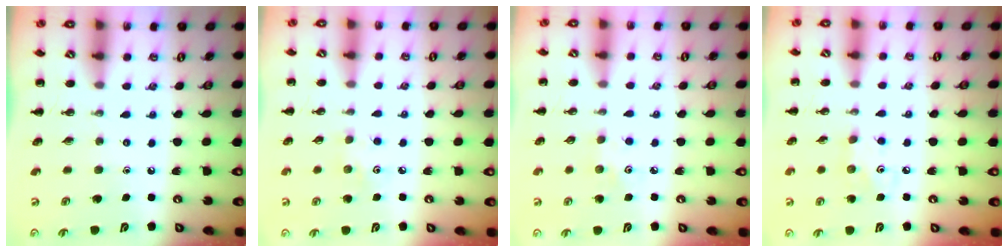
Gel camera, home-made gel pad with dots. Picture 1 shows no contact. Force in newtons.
{"total": 3.4, "press": 3.3, "slide": 0.9}
{"total": 2.7, "press": 2.6, "slide": 0.8}
{"total": 3.0, "press": 2.8, "slide": 0.9}